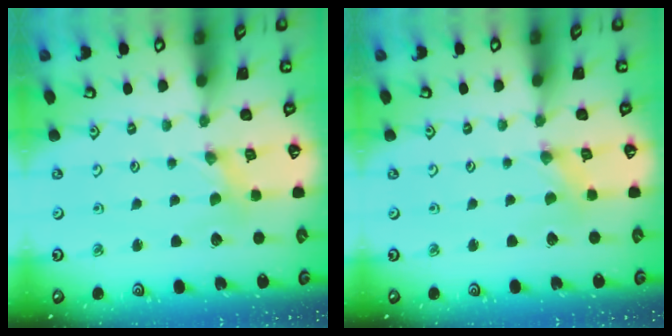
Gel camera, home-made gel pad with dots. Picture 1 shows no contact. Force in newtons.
{"total": 0.0}